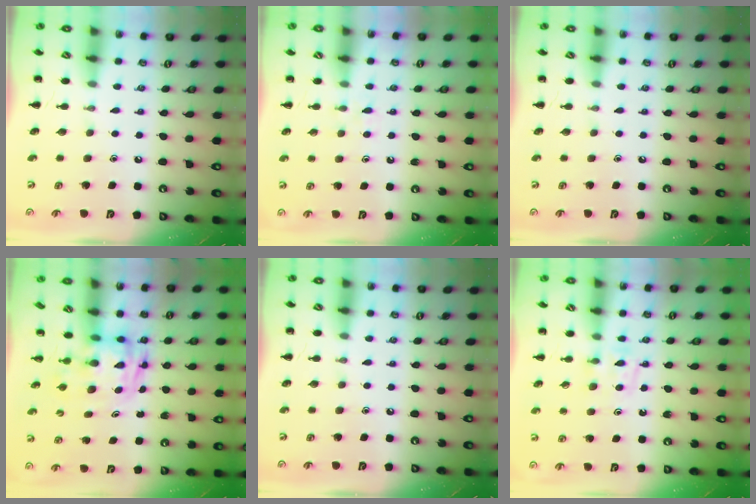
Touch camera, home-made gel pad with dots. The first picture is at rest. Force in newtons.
{"total": 3.0, "press": 2.8, "slide": 1.1}
{"total": 0.0}
{"total": 2.8, "press": 2.8, "slide": 0.5}
{"total": 0.0}
{"total": 4.8, "press": 4.4, "slide": 1.8}